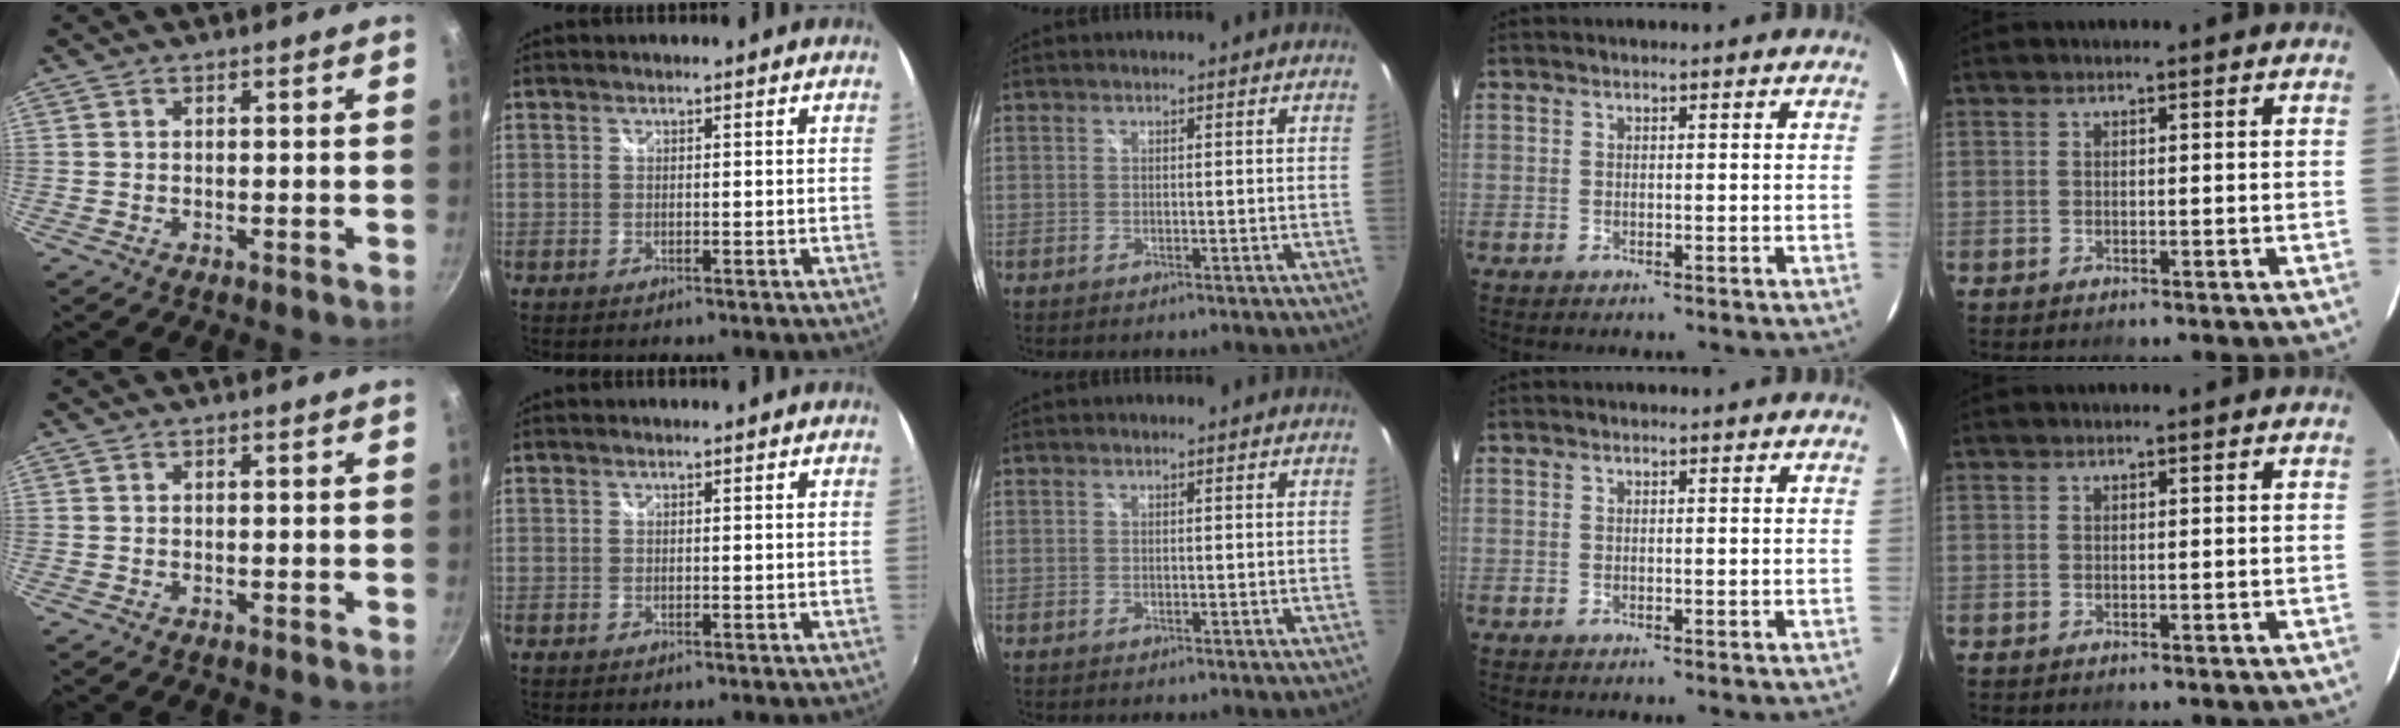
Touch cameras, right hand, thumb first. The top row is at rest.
{}